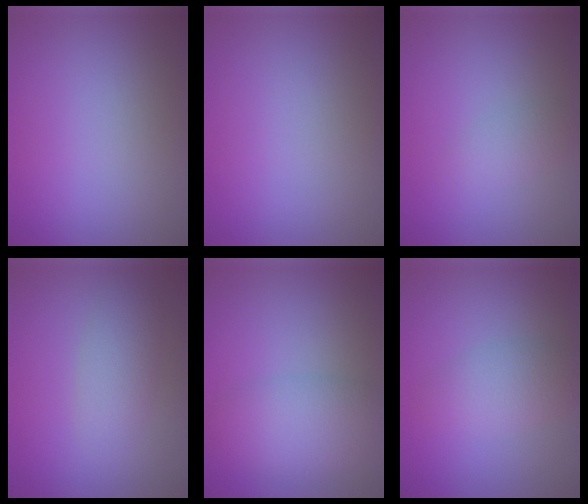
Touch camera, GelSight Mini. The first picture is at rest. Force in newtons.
{"total": 0.0}
{"total": 1.6, "press": 1.6, "slide": 0.0}
{"total": 2.7, "press": 2.7, "slide": 0.0}
{"total": 4.8, "press": 4.8, "slide": 0.3}
{"total": 3.0, "press": 3.0, "slide": 0.2}